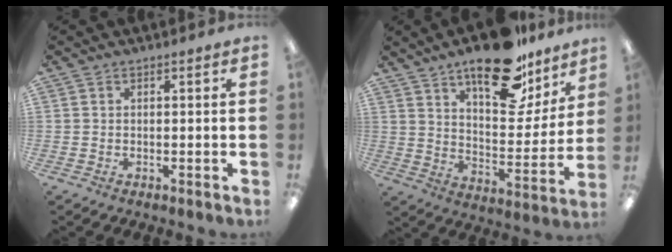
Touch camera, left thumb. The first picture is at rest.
{"total": 22.2, "force": [15.5, 9.7, 12.7], "torque": [-0.174, -0.092, 0.258]}